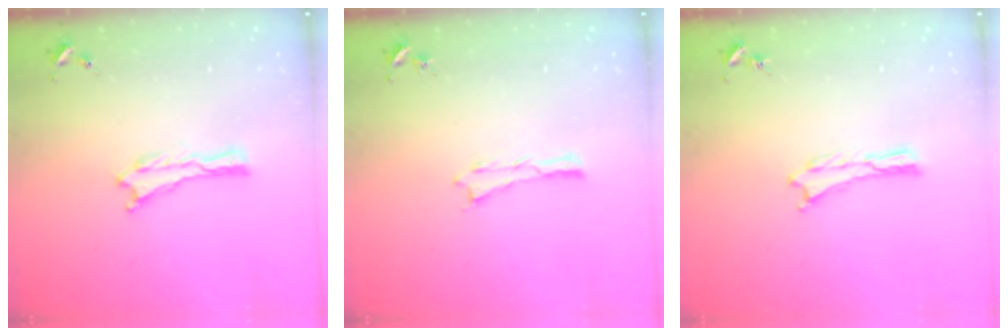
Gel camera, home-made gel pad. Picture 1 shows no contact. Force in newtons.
{"total": 0.0}
{"total": 0.0}